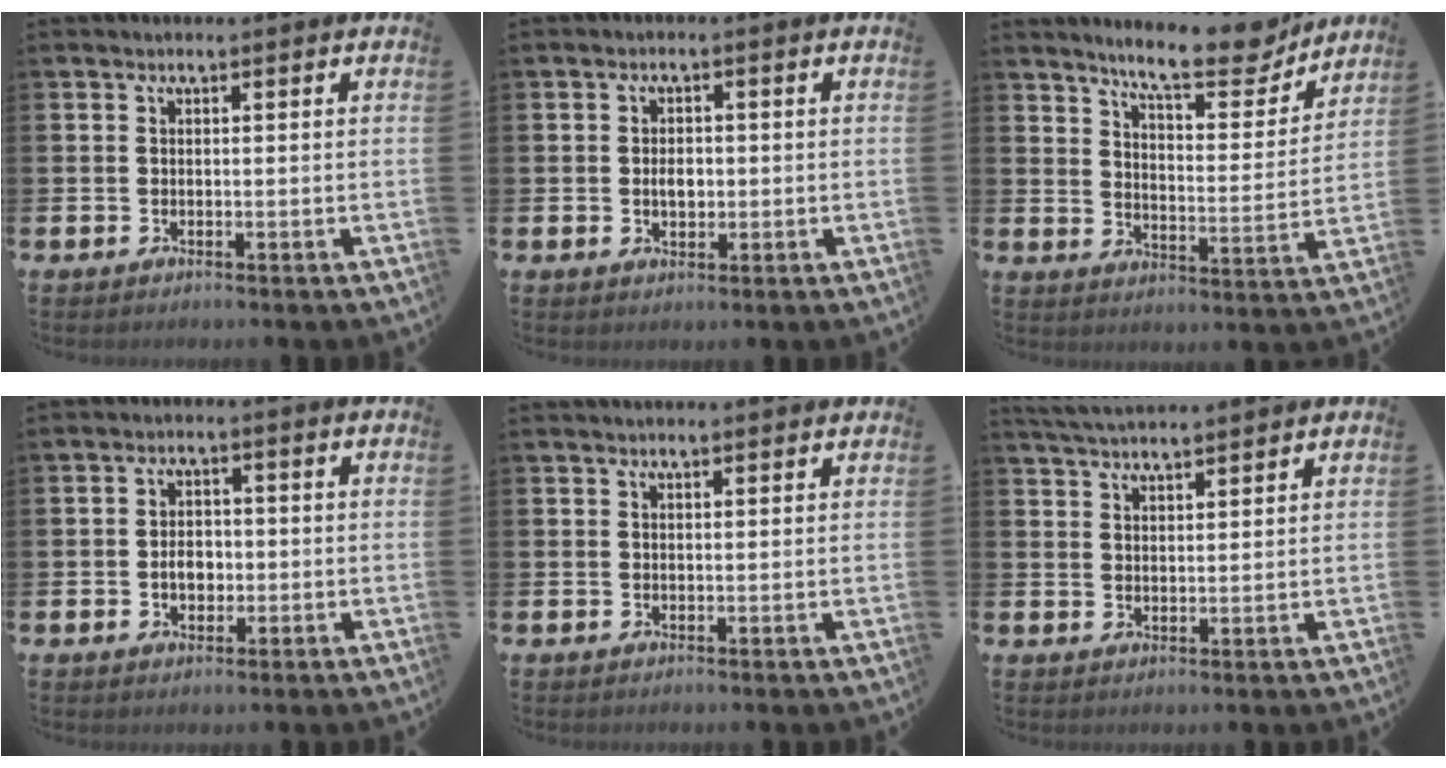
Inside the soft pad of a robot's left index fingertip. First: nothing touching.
{"total": 2.5, "force": [-0.1, 1.6, 1.8], "torque": [-0.018, -0.001, -0.008]}
{"total": 10.2, "force": [9.3, 2.0, 3.9], "torque": [-0.075, -0.059, 0.160]}
{"total": 3.1, "force": [-0.6, 2.2, 2.1], "torque": [-0.022, -0.002, -0.017]}
{"total": 1.3, "force": [1.2, 0.0, 0.3], "torque": [0.005, -0.004, 0.020]}
{"total": 3.9, "force": [3.9, 0.0, 0.4], "torque": [-0.022, -0.017, 0.071]}